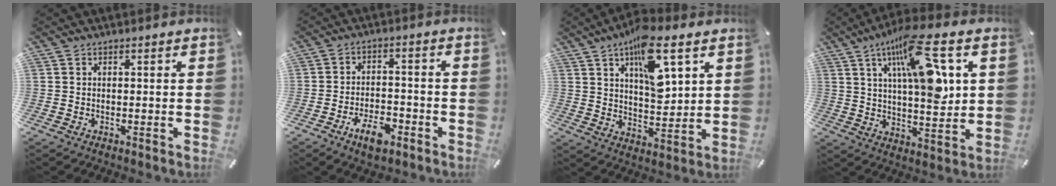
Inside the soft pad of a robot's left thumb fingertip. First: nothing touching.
{"total": 7.7, "force": [-4.7, 3.8, 4.8], "torque": [-0.088, 0.020, -0.082]}
{"total": 14.2, "force": [7.5, 6.1, 10.4], "torque": [-0.156, -0.031, 0.126]}
{"total": 17.8, "force": [7.2, 6.3, 14.9], "torque": [-0.252, -0.025, 0.112]}